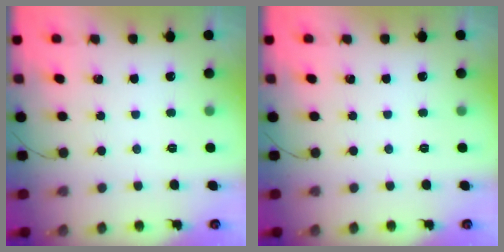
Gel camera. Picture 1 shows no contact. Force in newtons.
{"total": 0.0}